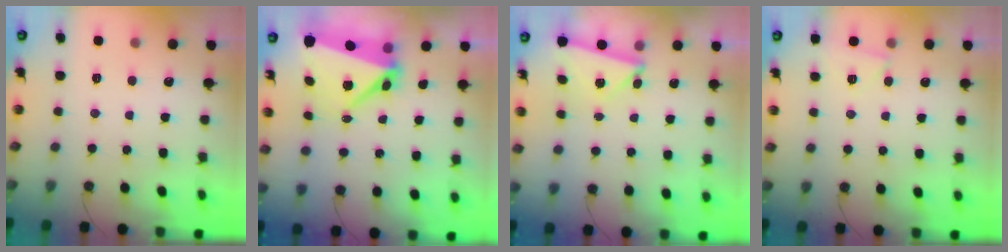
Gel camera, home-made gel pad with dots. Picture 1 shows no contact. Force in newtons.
{"total": 7.6, "press": 7.4, "slide": 1.7}
{"total": 3.9, "press": 3.9, "slide": 0.5}
{"total": 3.1, "press": 2.9, "slide": 1.1}